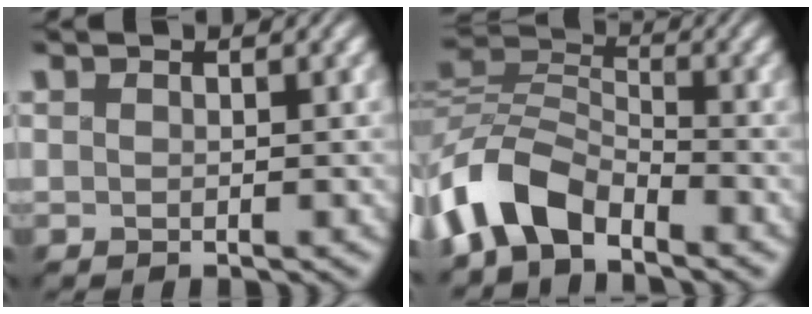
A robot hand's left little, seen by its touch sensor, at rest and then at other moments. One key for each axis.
{"total": 6.5, "fx": -5.0, "fy": 3.1, "fz": 2.8, "tx": -0.059, "ty": 0.005, "tz": -0.111}